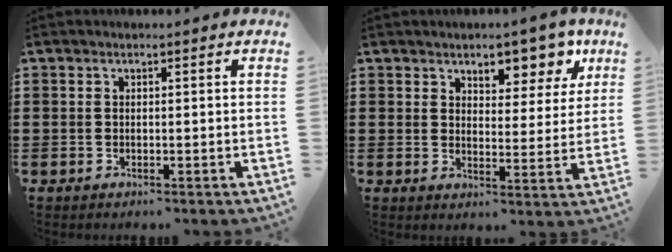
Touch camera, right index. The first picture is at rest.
{"total": 6.8, "force": [5.3, 3.1, 3.0], "torque": [-0.049, -0.024, 0.087]}